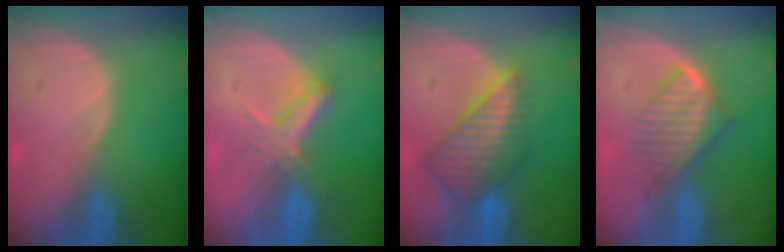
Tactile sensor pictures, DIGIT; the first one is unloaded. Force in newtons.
{"total": 5.5, "press": 4.7, "slide": 2.7}
{"total": 8.5, "press": 7.4, "slide": 4.1}
{"total": 6.6, "press": 5.9, "slide": 2.9}